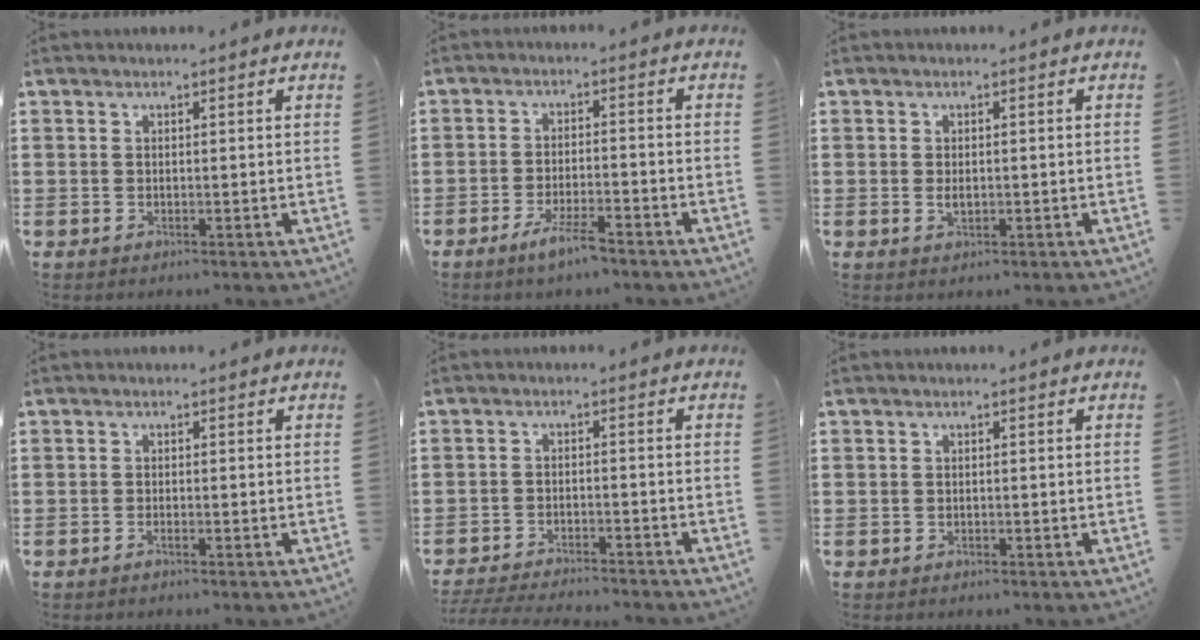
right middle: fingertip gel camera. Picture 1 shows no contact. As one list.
[{"total": 4.4, "force": [-3.2, 0.6, 3.0], "torque": [-0.061, -0.002, -0.058]}, {"total": 1.4, "force": [-0.1, 0.7, 1.2], "torque": [-0.024, 0.002, -0.002]}, {"total": 0.7, "force": [-0.5, -0.1, 0.5], "torque": [-0.012, -0.005, -0.009]}, {"total": 3.8, "force": [-3.7, 0.0, 0.8], "torque": [-0.021, -0.005, -0.078]}, {"total": 0.6, "force": [-0.4, 0.4, 0.0], "torque": [0.001, 0.004, -0.010]}]